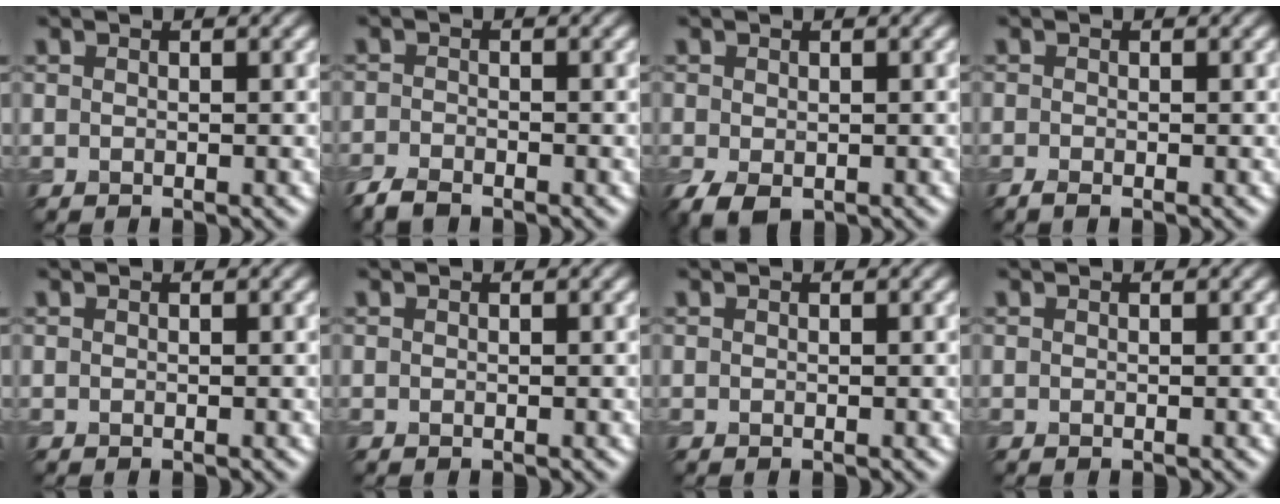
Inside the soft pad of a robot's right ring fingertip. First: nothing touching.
{"total": 2.2, "force": [-1.8, 0.7, 1.0], "torque": [-0.023, -0.005, -0.042]}
{"total": 2.3, "force": [-0.7, 1.5, 1.5], "torque": [-0.038, -0.013, -0.010]}
{"total": 0.6, "force": [-0.4, 0.1, 0.5], "torque": [-0.011, -0.003, -0.009]}
{"total": 0.0}
{"total": 0.0}
{"total": 0.0}
{"total": 0.0}